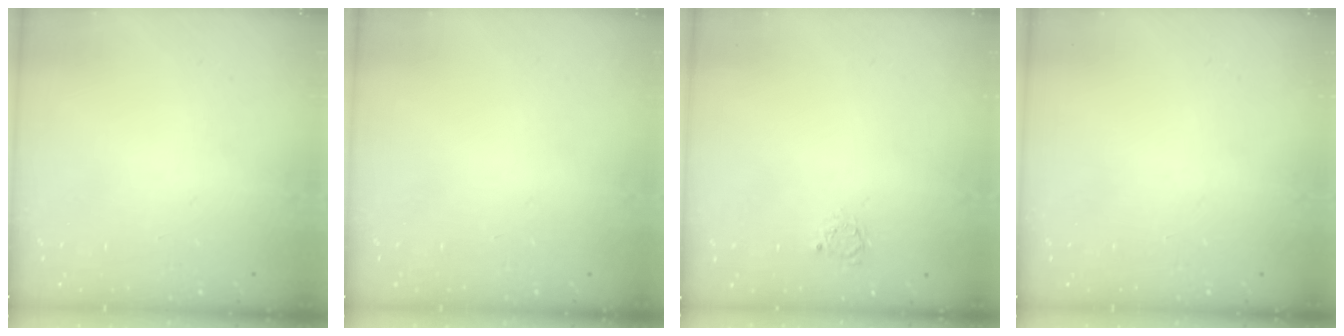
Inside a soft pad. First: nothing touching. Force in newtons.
{"total": 0.0}
{"total": 2.6, "press": 2.6, "slide": 0.4}
{"total": 0.0}